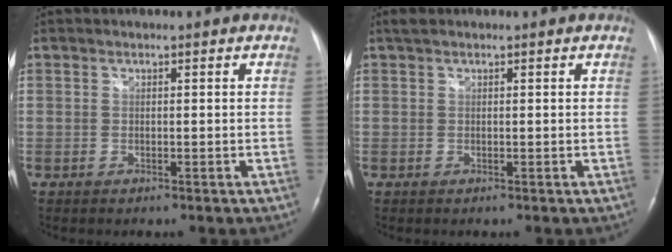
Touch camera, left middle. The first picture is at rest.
{"total": 1.1, "force": [0.8, 0.5, 0.5], "torque": [-0.008, 0.017, 0.015]}